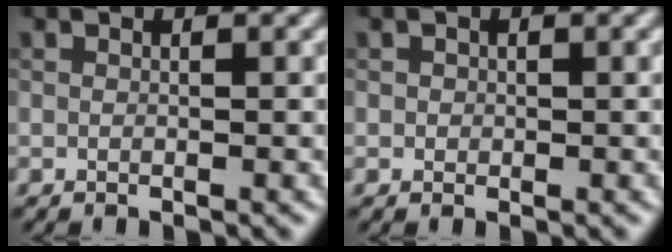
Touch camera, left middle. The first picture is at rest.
{"total": 0.6, "force": [0.0, 0.6, 0.1], "torque": [0.004, -0.003, 0.000]}